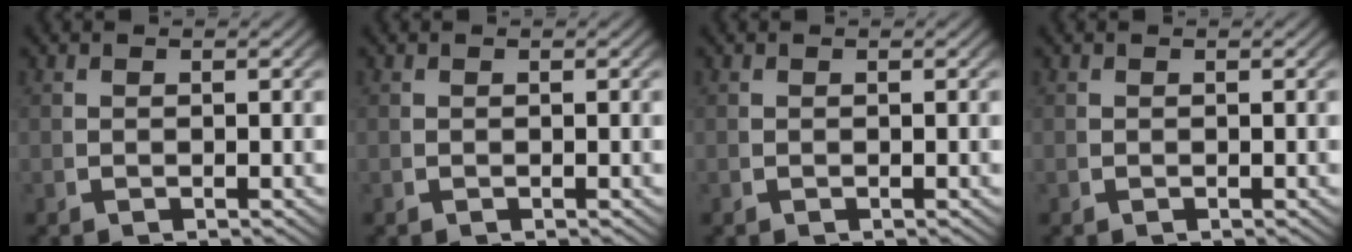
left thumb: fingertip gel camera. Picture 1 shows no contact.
{"total": 0.0}
{"total": 0.0}
{"total": 0.0}